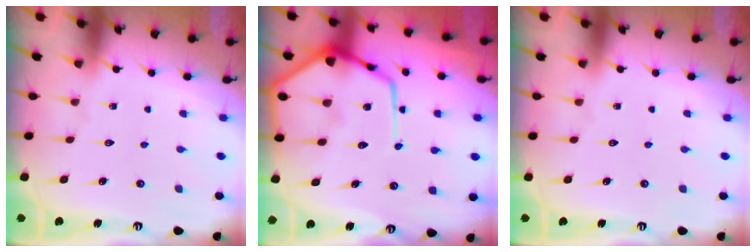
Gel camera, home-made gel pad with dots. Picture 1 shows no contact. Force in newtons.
{"total": 15.2, "press": 15.1, "slide": 1.6}
{"total": 0.0}